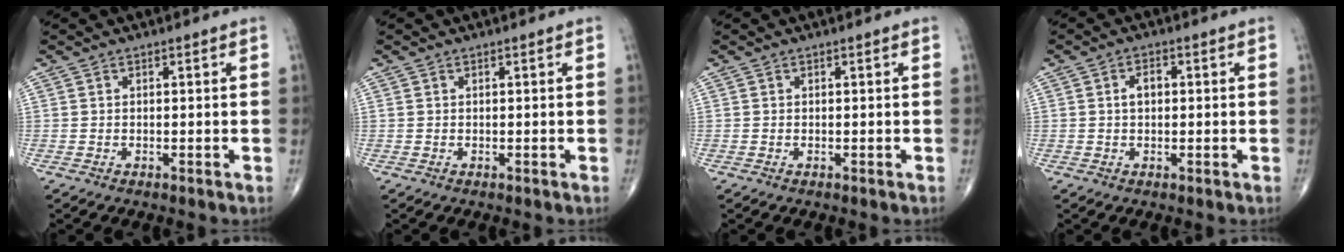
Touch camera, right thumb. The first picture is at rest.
{"total": 0.0}
{"total": 0.0}
{"total": 3.3, "force": [0.3, 1.9, 2.7], "torque": [-0.049, 0.010, 0.004]}